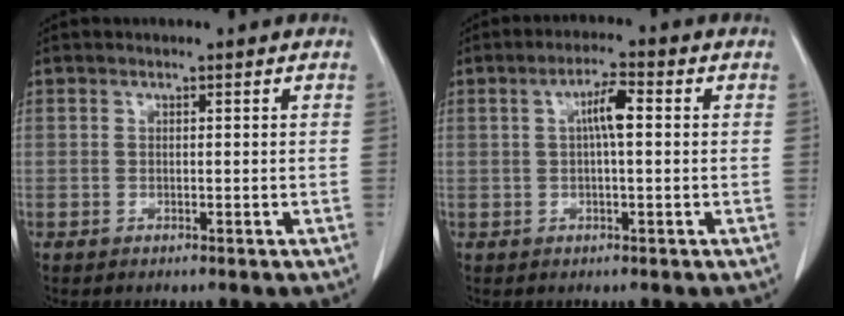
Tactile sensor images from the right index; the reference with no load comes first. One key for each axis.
{"total": 4.3, "fx": 0.6, "fy": 0.7, "fz": 4.2, "tx": -0.076, "ty": 0.011, "tz": 0.008}